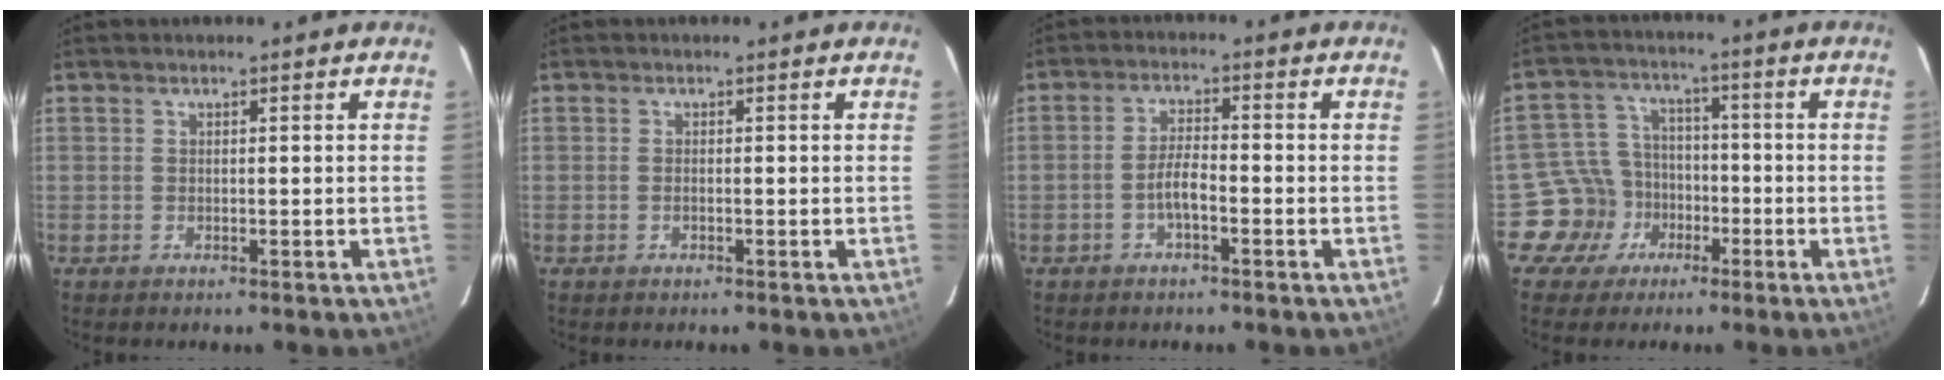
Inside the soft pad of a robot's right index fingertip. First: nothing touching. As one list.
[{"total": 0.5, "force": [-0.2, 0.2, 0.5], "torque": [-0.011, 0.001, -0.004]}, {"total": 3.7, "force": [-1.8, 0.9, 3.1], "torque": [-0.065, 0.005, -0.033]}, {"total": 8.7, "force": [-4.4, 7.5, 0.4], "torque": [-0.029, 0.028, -0.071]}]